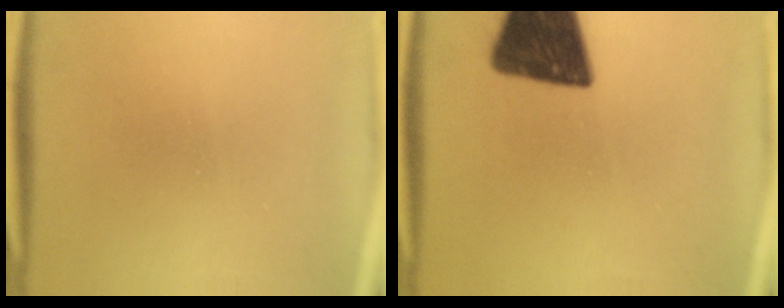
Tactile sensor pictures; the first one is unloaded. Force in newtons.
{"total": 16.3}